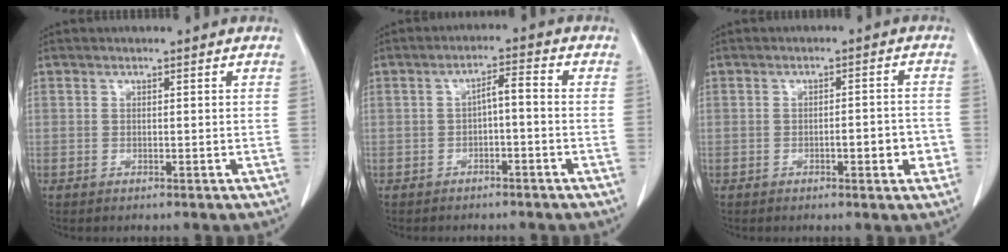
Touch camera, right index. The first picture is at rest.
{"total": 3.3, "force": [-0.8, 0.8, 3.2], "torque": [-0.052, 0.015, -0.010]}
{"total": 4.4, "force": [-1.5, 1.1, 4.0], "torque": [-0.055, 0.005, -0.016]}